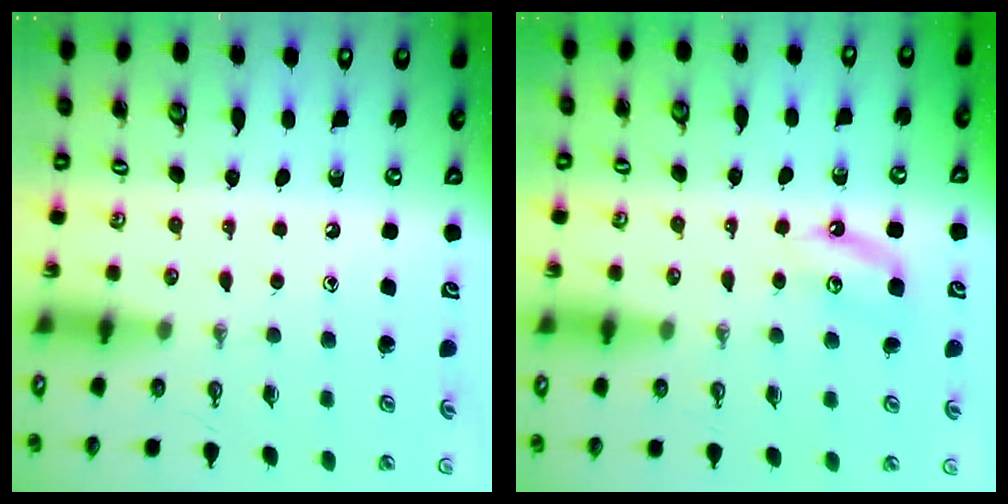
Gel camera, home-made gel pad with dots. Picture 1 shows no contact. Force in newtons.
{"total": 4.5, "press": 4.4, "slide": 0.8}